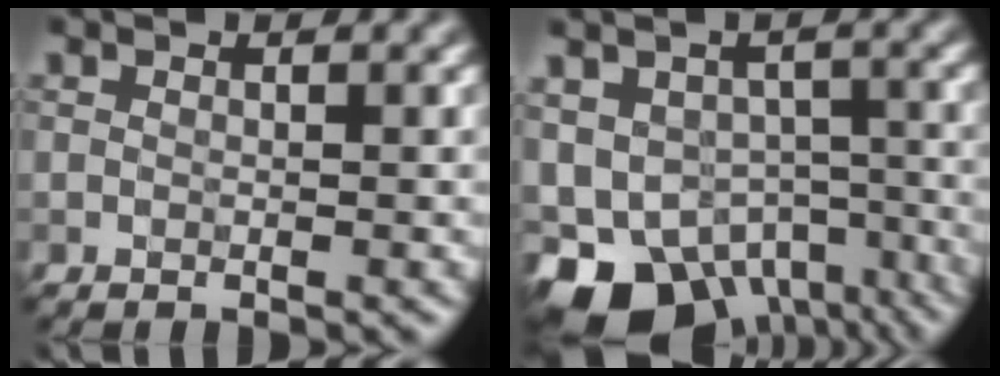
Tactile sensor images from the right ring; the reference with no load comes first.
{"total": 12.8, "force": [-7.5, 7.7, 6.9], "torque": [-0.132, -0.036, -0.101]}